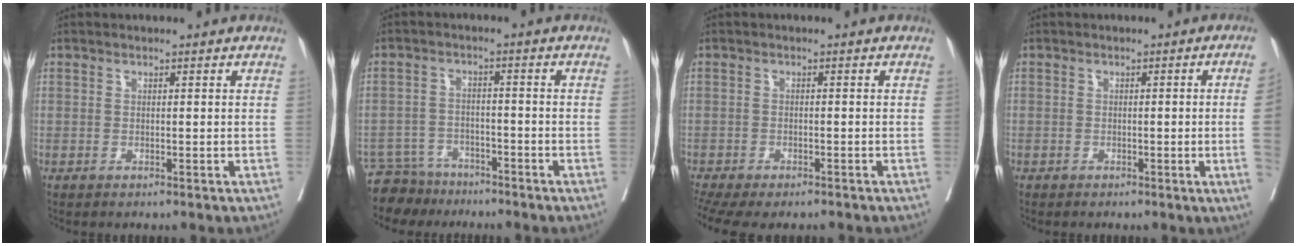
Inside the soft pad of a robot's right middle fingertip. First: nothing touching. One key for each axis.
{"total": 5.7, "fx": -5.1, "fy": 2.5, "fz": -0.8, "tx": 0.015, "ty": 0.004, "tz": -0.091}
{"total": 10.4, "fx": -8.5, "fy": 3.3, "fz": 5.0, "tx": -0.106, "ty": -0.007, "tz": -0.117}
{"total": 3.5, "fx": -0.6, "fy": -1.0, "fz": 3.3, "tx": -0.038, "ty": -0.006, "tz": -0.008}